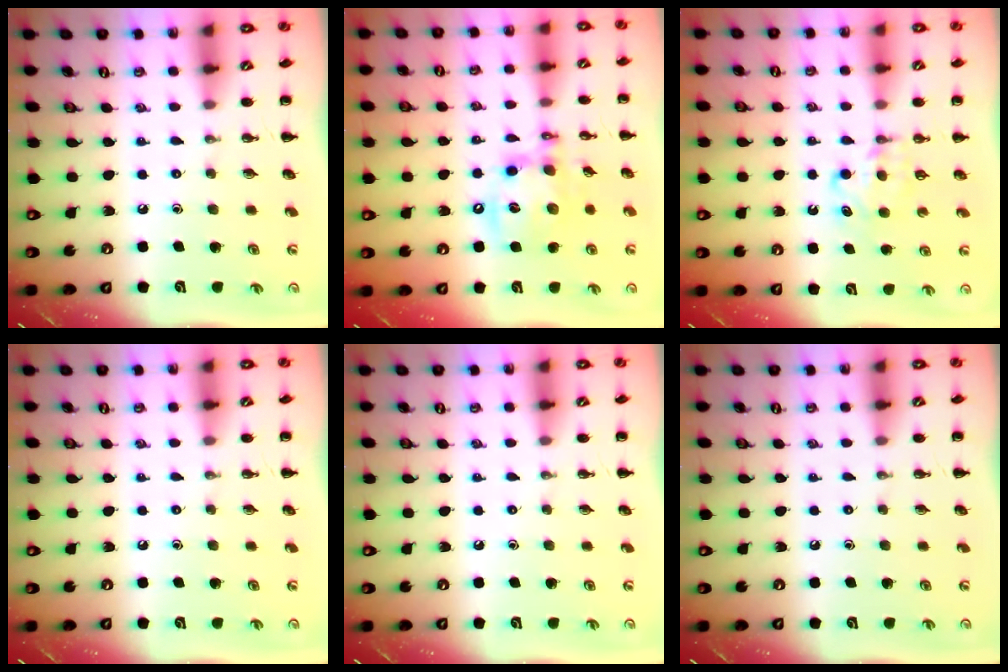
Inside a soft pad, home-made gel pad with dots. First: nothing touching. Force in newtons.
{"total": 14.5, "press": 14.1, "slide": 3.2}
{"total": 5.3, "press": 5.1, "slide": 1.4}
{"total": 0.0}
{"total": 0.0}
{"total": 0.0}